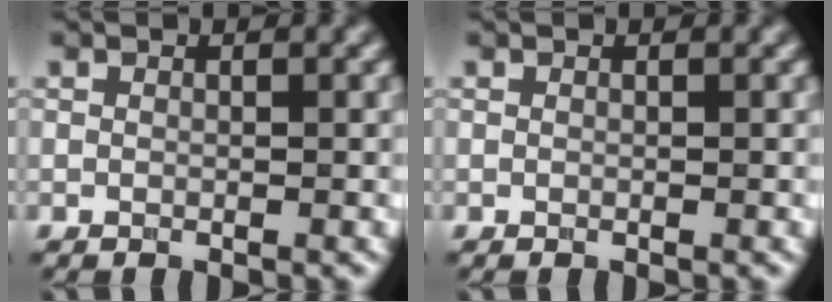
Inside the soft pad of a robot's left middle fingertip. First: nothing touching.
{"total": 0.0}